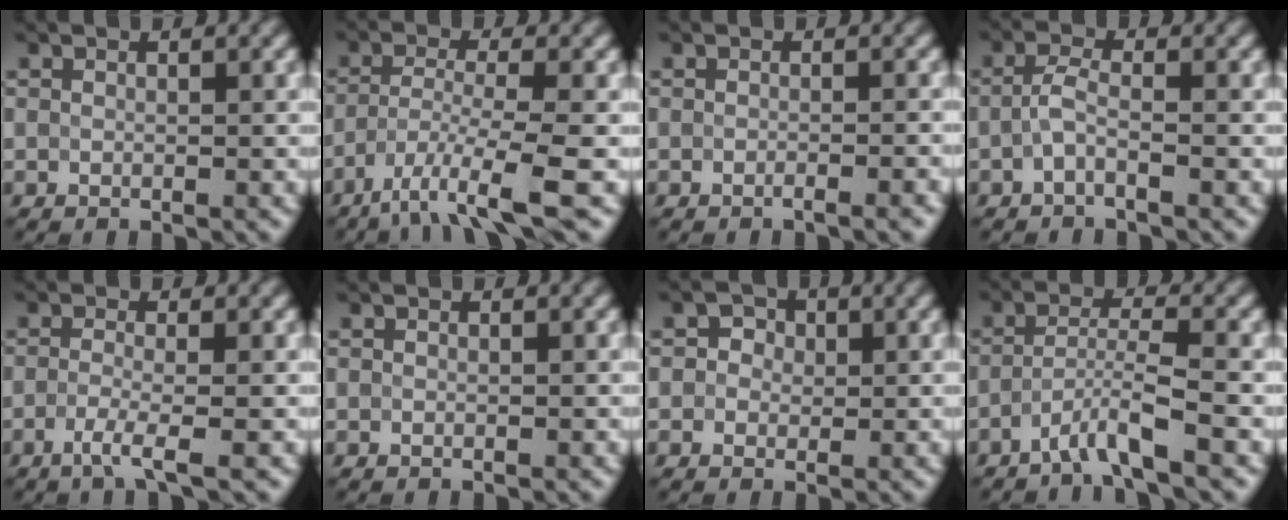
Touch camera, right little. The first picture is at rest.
{"total": 5.5, "force": [-3.2, 0.8, 4.4], "torque": [-0.078, -0.010, -0.068]}
{"total": 1.9, "force": [-1.0, 0.6, 1.6], "torque": [-0.008, 0.001, -0.021]}
{"total": 1.9, "force": [-0.7, 0.5, 1.7], "torque": [-0.039, 0.002, -0.019]}
{"total": 2.6, "force": [-1.2, 0.5, 2.3], "torque": [-0.039, -0.002, -0.034]}
{"total": 0.0}
{"total": 1.9, "force": [0.6, 1.6, 0.7], "torque": [-0.001, 0.005, -0.002]}
{"total": 3.4, "force": [-2.1, 0.1, 2.6], "torque": [-0.050, 0.005, -0.050]}